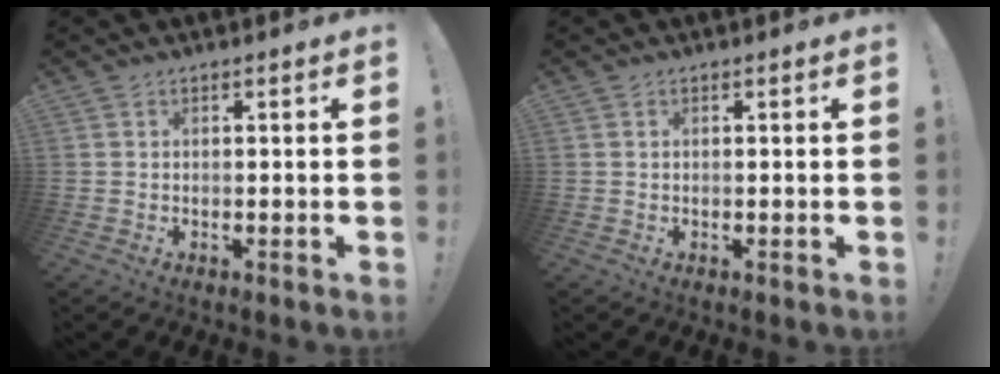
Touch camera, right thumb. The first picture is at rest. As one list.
[{"total": 0.0}]